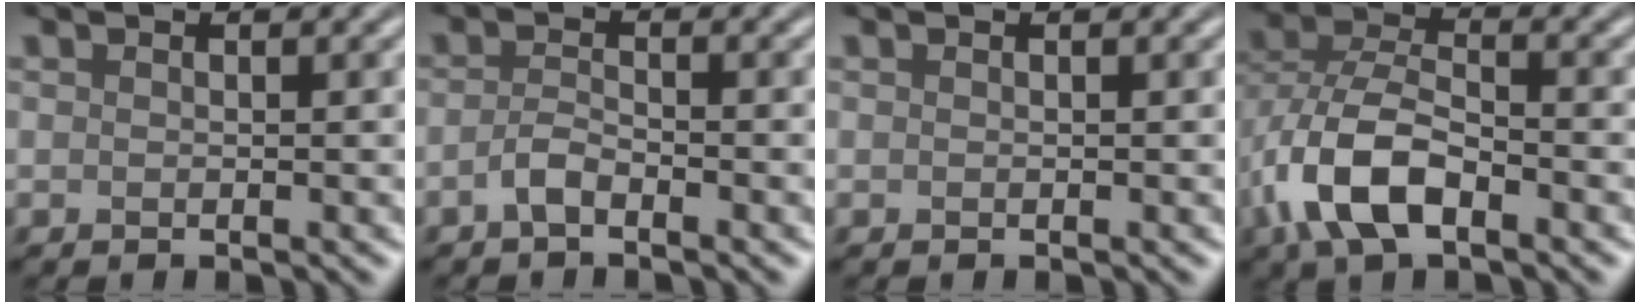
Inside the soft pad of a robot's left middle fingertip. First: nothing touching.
{"total": 1.7, "force": [-1.1, 0.5, 1.2], "torque": [-0.027, 0.003, -0.025]}
{"total": 0.0}
{"total": 7.6, "force": [-3.2, 3.8, 5.7], "torque": [-0.122, 0.001, -0.071]}